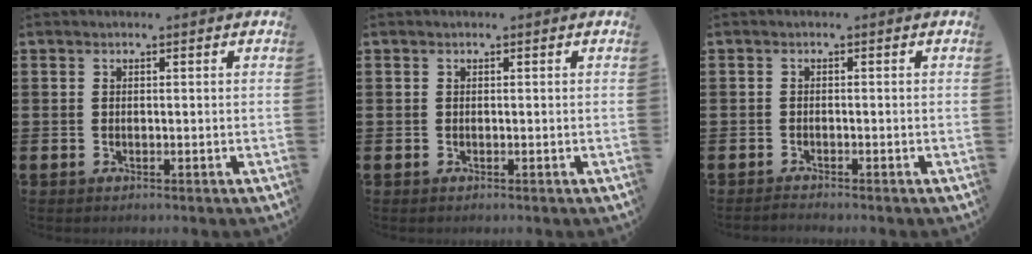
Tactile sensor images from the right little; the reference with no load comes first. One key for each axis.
{"total": 0.0}
{"total": 0.6, "fx": -0.6, "fy": 0.0, "fz": 0.1, "tx": -0.004, "ty": -0.002, "tz": -0.012}